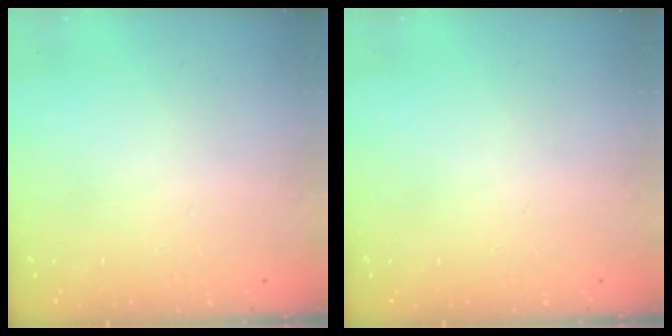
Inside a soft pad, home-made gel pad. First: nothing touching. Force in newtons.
{"total": 0.0}